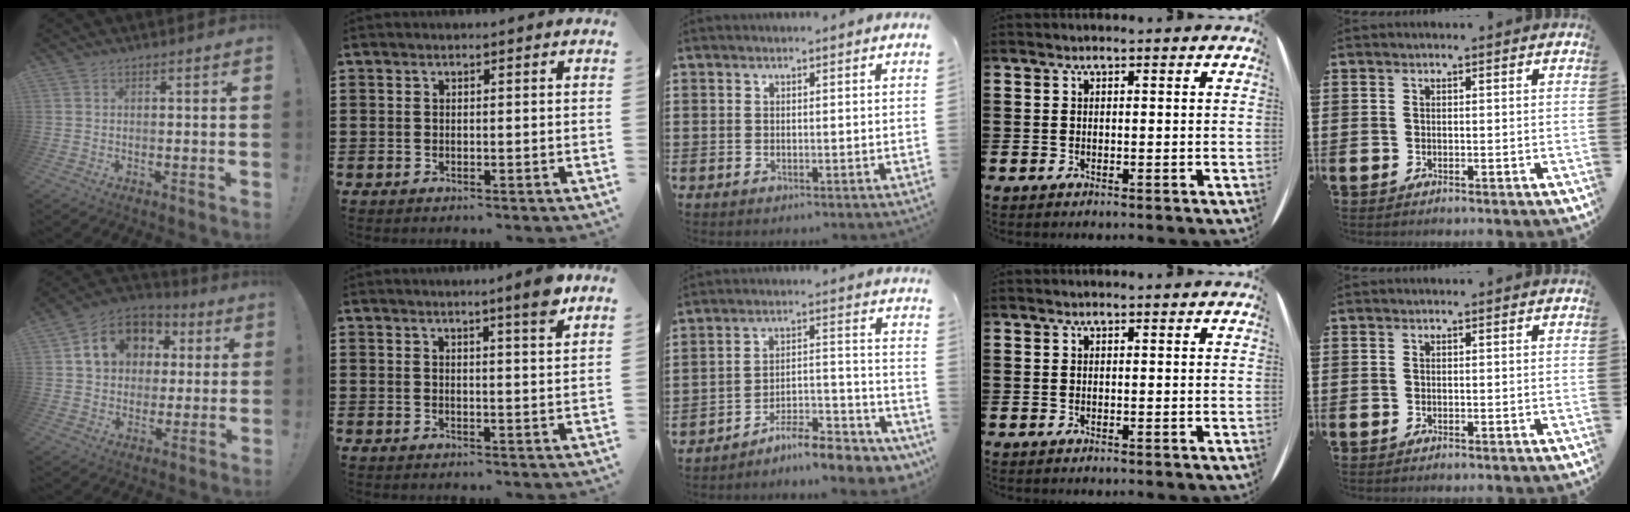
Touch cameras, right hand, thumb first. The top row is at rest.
{"thumb": {"total": 14.6, "force": [4.6, 11.9, 7.2], "torque": [-0.103, -0.006, 0.094]}, "index": {"total": 4.3, "force": [3.2, -0.4, 2.9], "torque": [-0.050, -0.007, 0.051]}, "middle": {"total": 7.9, "force": [-7.6, 0.7, 2.0], "torque": [-0.021, 0.017, -0.144]}}